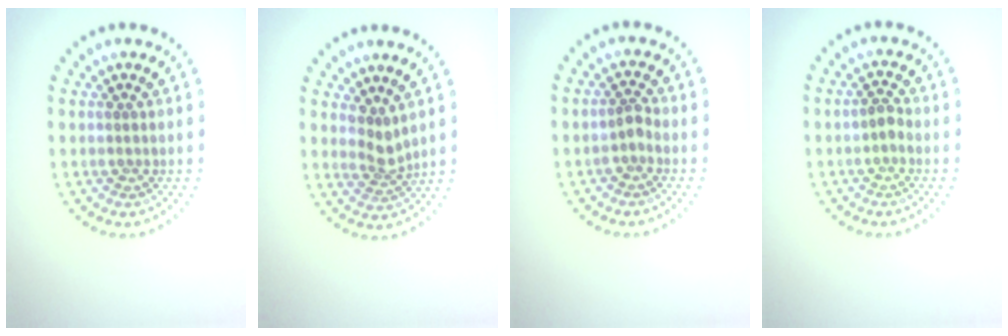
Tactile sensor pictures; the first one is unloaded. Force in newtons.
{"total": 2.0, "press": 1.4, "slide": 1.4}
{"total": 1.2, "press": 1.0, "slide": 0.6}
{"total": 1.1, "press": 1.0, "slide": 0.4}